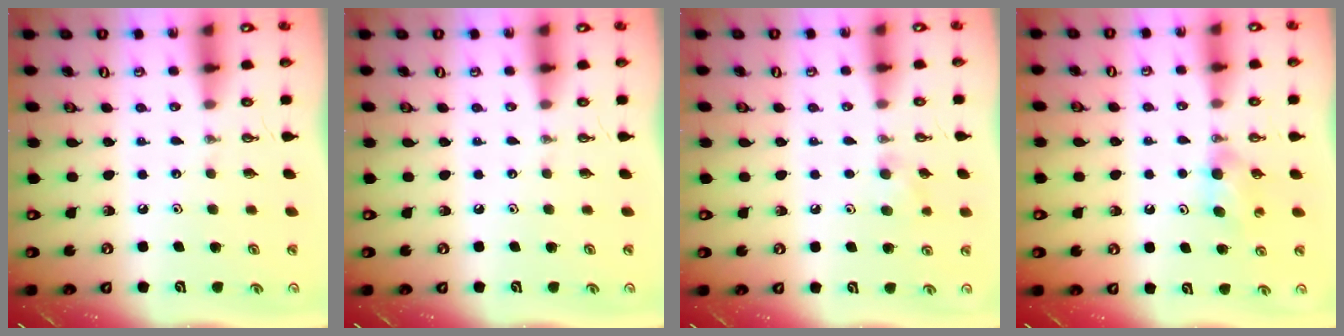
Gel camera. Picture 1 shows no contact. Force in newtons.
{"total": 0.0}
{"total": 8.3, "press": 7.7, "slide": 3.1}
{"total": 4.8, "press": 4.8, "slide": 0.5}